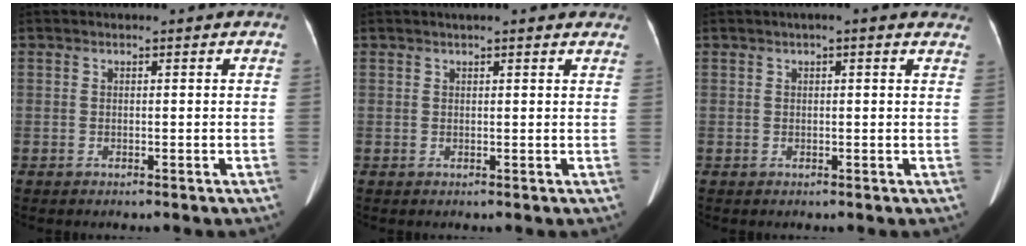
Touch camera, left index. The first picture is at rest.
{"total": 6.6, "force": [5.5, 1.3, 3.3], "torque": [-0.036, 0.021, 0.059]}
{"total": 4.6, "force": [3.4, 1.0, 2.9], "torque": [-0.027, 0.019, 0.028]}